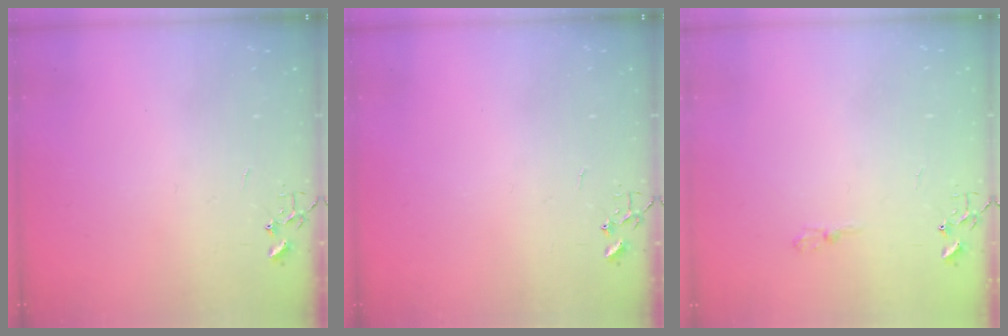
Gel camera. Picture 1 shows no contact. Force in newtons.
{"total": 0.0}
{"total": 4.8, "press": 4.8, "slide": 0.5}